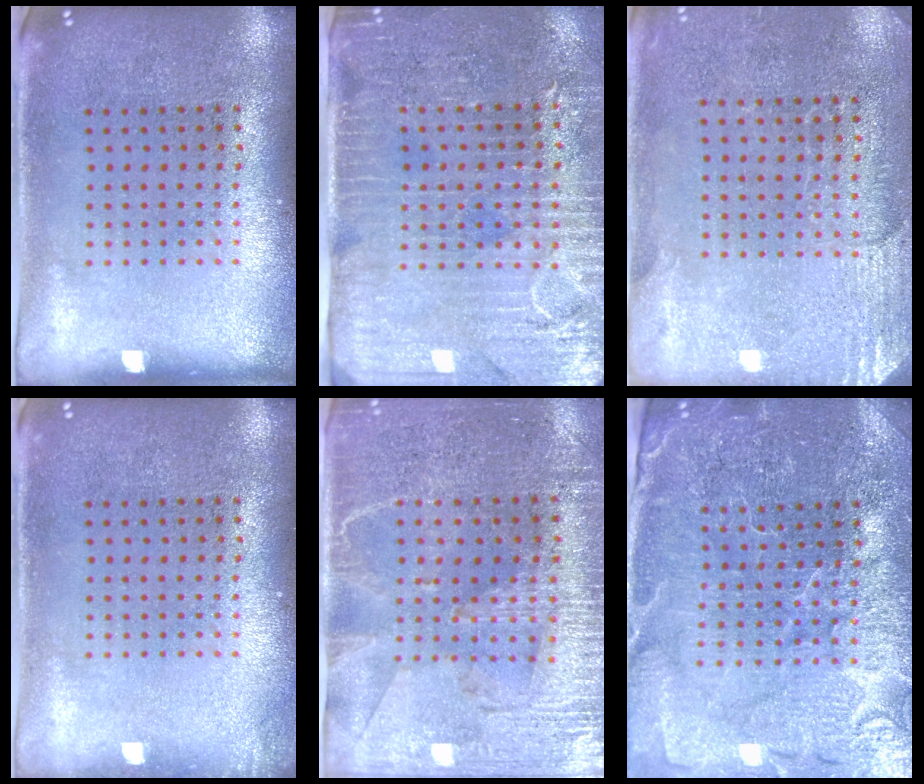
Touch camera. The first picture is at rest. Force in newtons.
{"total": 3.6, "press": 3.3, "slide": 1.5}
{"total": 2.7, "press": 2.4, "slide": 1.3}
{"total": 0.7, "press": 0.7, "slide": 0.1}
{"total": 3.3, "press": 3.0, "slide": 1.4}
{"total": 4.2, "press": 4.0, "slide": 1.1}